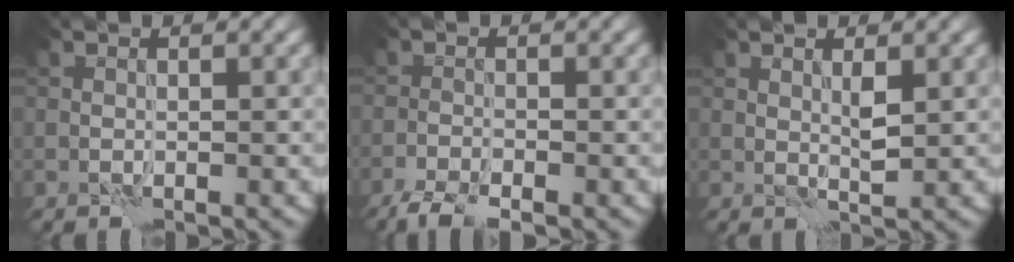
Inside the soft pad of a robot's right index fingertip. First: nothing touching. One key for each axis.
{"total": 2.9, "fx": -2.5, "fy": 0.6, "fz": 1.5, "tx": -0.032, "ty": -0.008, "tz": -0.052}
{"total": 1.2, "fx": 0.9, "fy": 0.1, "fz": 0.8, "tx": -0.017, "ty": -0.005, "tz": 0.015}